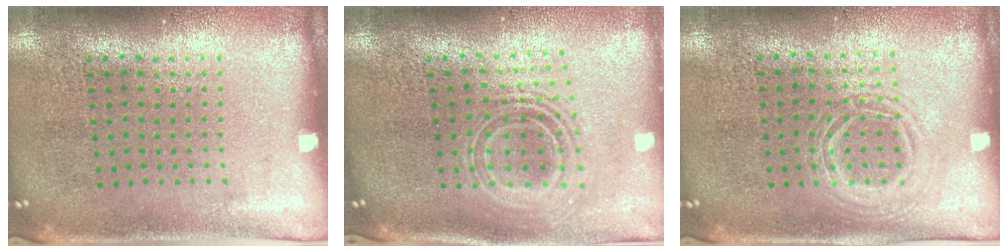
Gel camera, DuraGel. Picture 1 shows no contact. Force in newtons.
{"total": 2.1, "press": 1.6, "slide": 1.4}
{"total": 1.2, "press": 1.1, "slide": 0.3}